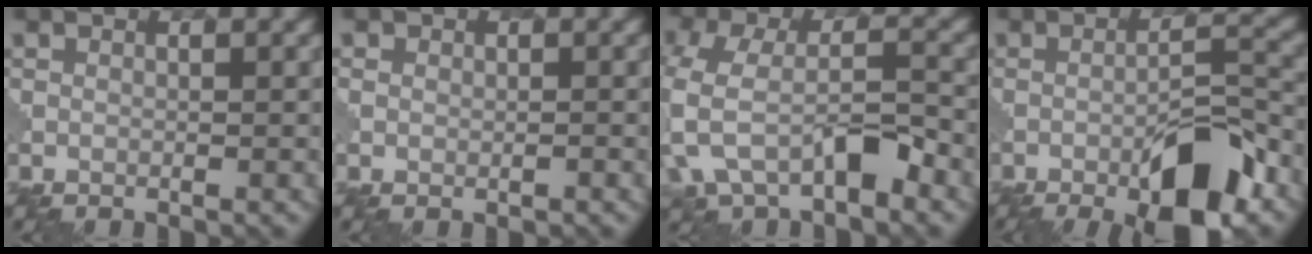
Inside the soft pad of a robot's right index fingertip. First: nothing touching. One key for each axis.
{"total": 1.6, "fx": 0.4, "fy": 1.5, "fz": 0.7, "tx": -0.007, "ty": 0.002, "tz": 0.001}
{"total": 7.4, "fx": -3.2, "fy": 3.7, "fz": 5.5, "tx": -0.127, "ty": -0.003, "tz": -0.066}
{"total": 8.8, "fx": -4.7, "fy": 2.2, "fz": 7.1, "tx": -0.104, "ty": 0.006, "tz": -0.071}